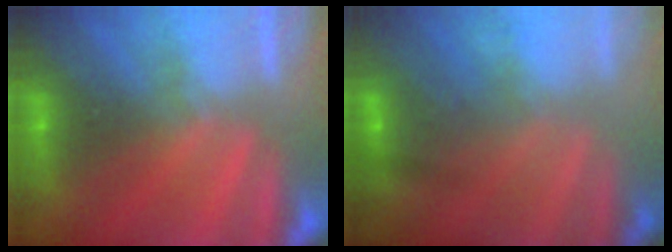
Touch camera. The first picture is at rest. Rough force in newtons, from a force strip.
{"total": 2.9}